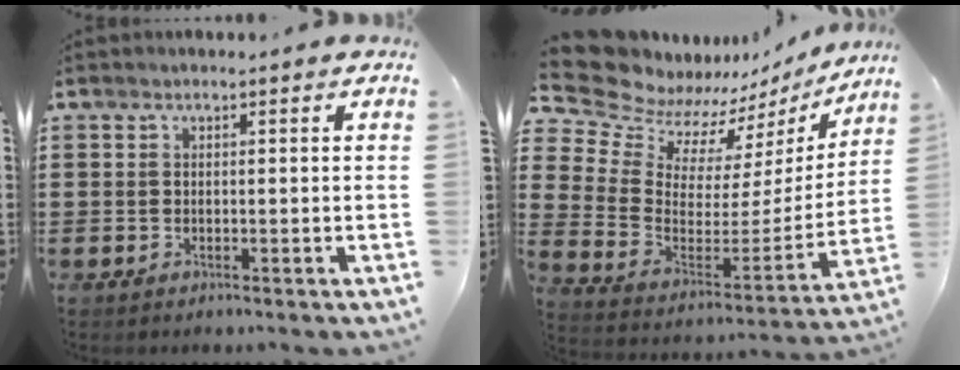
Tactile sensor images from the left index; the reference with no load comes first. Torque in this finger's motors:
{"motor_torque": [2.14, 0.00, 0.31, -0.03]}